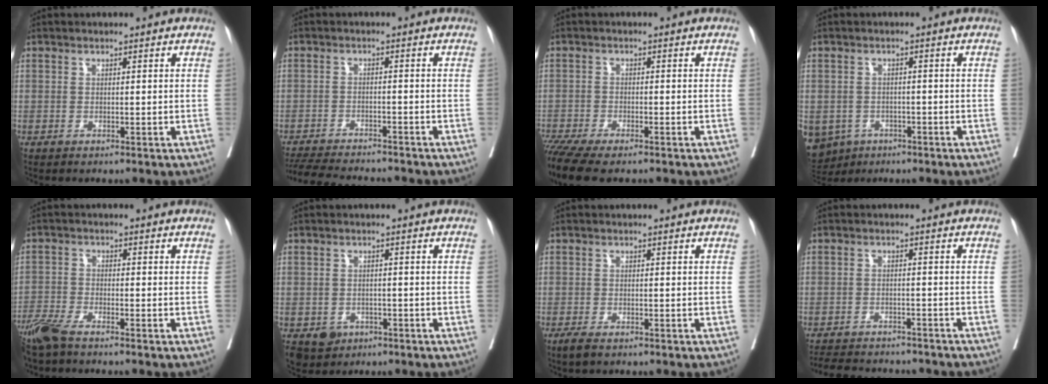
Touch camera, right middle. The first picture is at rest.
{"total": 11.7, "force": [-10.9, 1.5, 4.1], "torque": [-0.066, -0.010, -0.159]}
{"total": 8.8, "force": [-7.1, 1.8, 4.9], "torque": [-0.082, -0.012, -0.118]}
{"total": 10.1, "force": [-5.5, 7.9, 2.9], "torque": [-0.085, -0.007, -0.073]}
{"total": 5.5, "force": [-4.6, 0.6, 3.1], "torque": [-0.064, -0.016, -0.092]}
{"total": 4.8, "force": [-2.6, 3.8, 1.4], "torque": [-0.018, 0.002, -0.033]}
{"total": 2.2, "force": [-1.6, 0.7, 1.4], "torque": [-0.028, -0.005, -0.026]}
{"total": 13.5, "force": [-12.1, 3.6, 4.6], "torque": [-0.093, -0.002, -0.156]}